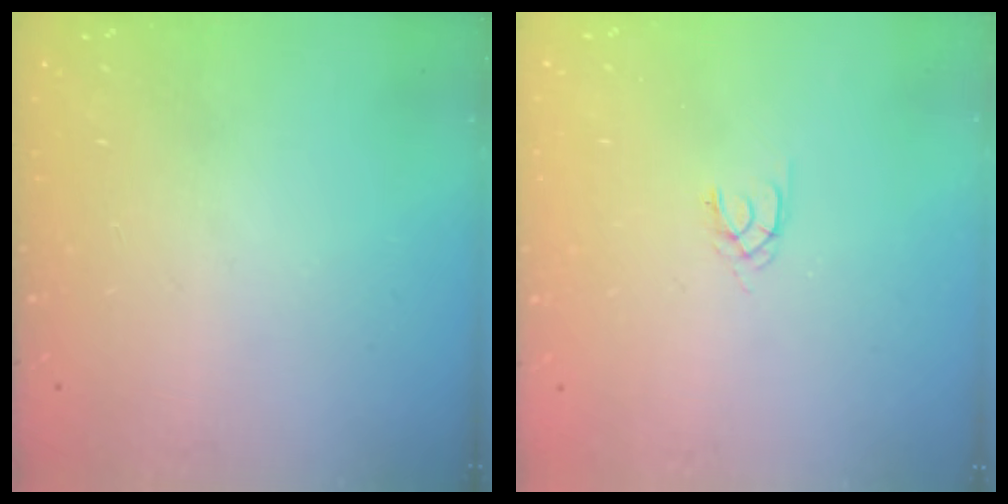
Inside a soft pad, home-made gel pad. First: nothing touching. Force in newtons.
{"total": 1.3, "press": 1.2, "slide": 0.3}